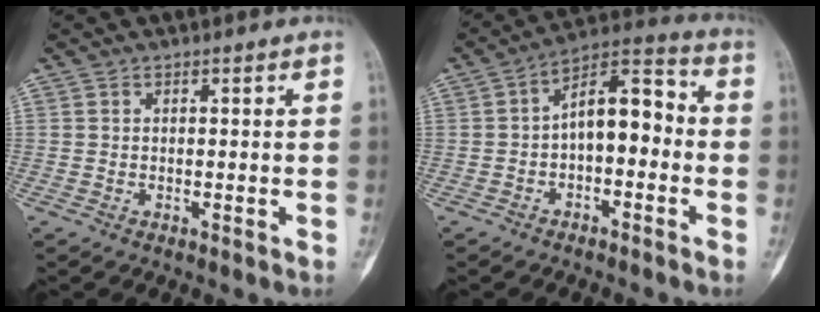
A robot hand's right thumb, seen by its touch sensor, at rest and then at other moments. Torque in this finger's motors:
{"motor_torque": [1.31, 1.18, 0.37, -0.33, 0.17]}